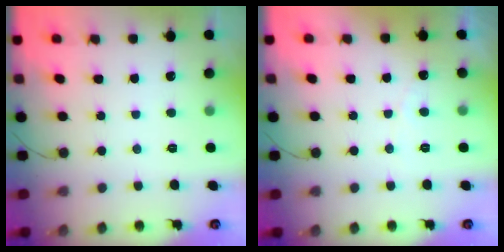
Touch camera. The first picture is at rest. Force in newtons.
{"total": 3.0, "press": 3.0, "slide": 0.2}